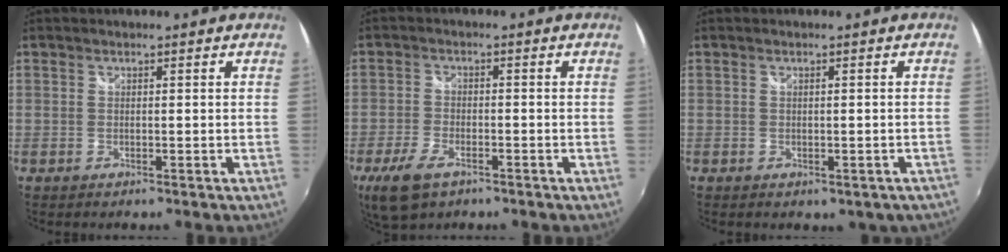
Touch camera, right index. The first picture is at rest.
{"total": 8.4, "force": [-5.1, 4.1, 5.3], "torque": [-0.136, -0.019, -0.094]}
{"total": 2.5, "force": [-1.3, 1.6, 1.4], "torque": [-0.023, -0.005, -0.009]}